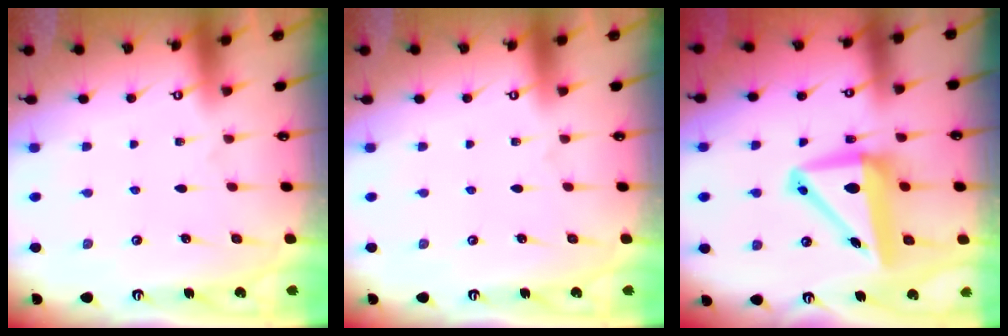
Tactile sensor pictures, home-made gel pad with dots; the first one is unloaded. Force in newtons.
{"total": 0.0}
{"total": 11.3, "press": 10.9, "slide": 2.9}